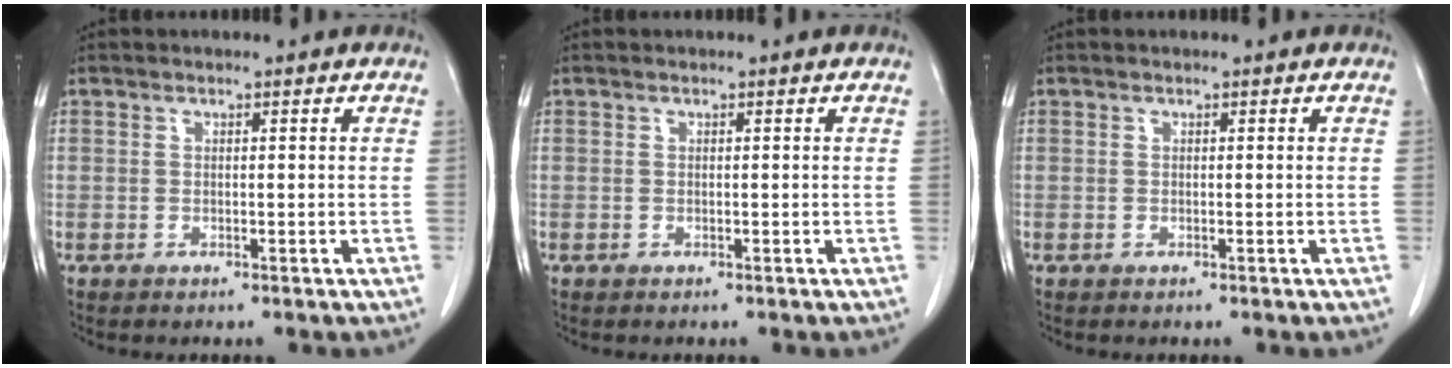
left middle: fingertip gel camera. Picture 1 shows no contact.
{"total": 0.0}
{"total": 0.0}